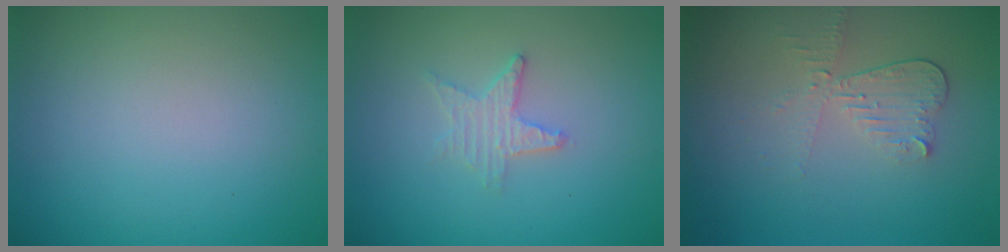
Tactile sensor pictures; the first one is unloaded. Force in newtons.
{"total": 2.1, "press": 2.0, "slide": 0.4}
{"total": 3.0, "press": 2.6, "slide": 1.4}